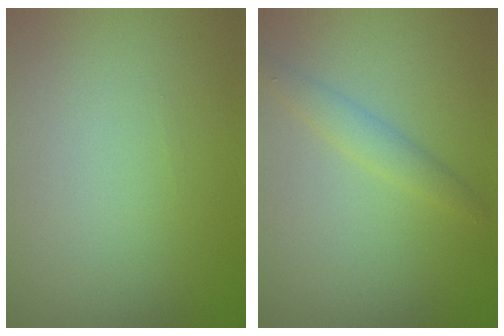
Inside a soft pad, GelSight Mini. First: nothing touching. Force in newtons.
{"total": 1.8, "press": 1.8, "slide": 0.1}